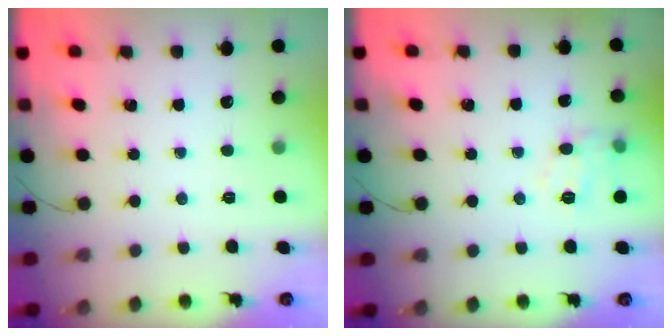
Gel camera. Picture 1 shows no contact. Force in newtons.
{"total": 9.4, "press": 9.4, "slide": 0.6}